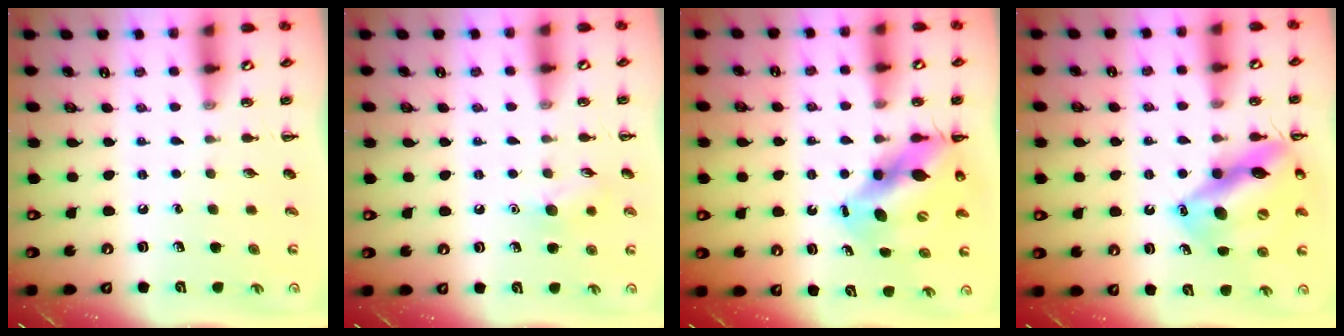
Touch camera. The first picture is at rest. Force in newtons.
{"total": 7.1, "press": 7.0, "slide": 1.4}
{"total": 12.1, "press": 11.6, "slide": 3.3}
{"total": 16.6, "press": 16.4, "slide": 2.4}